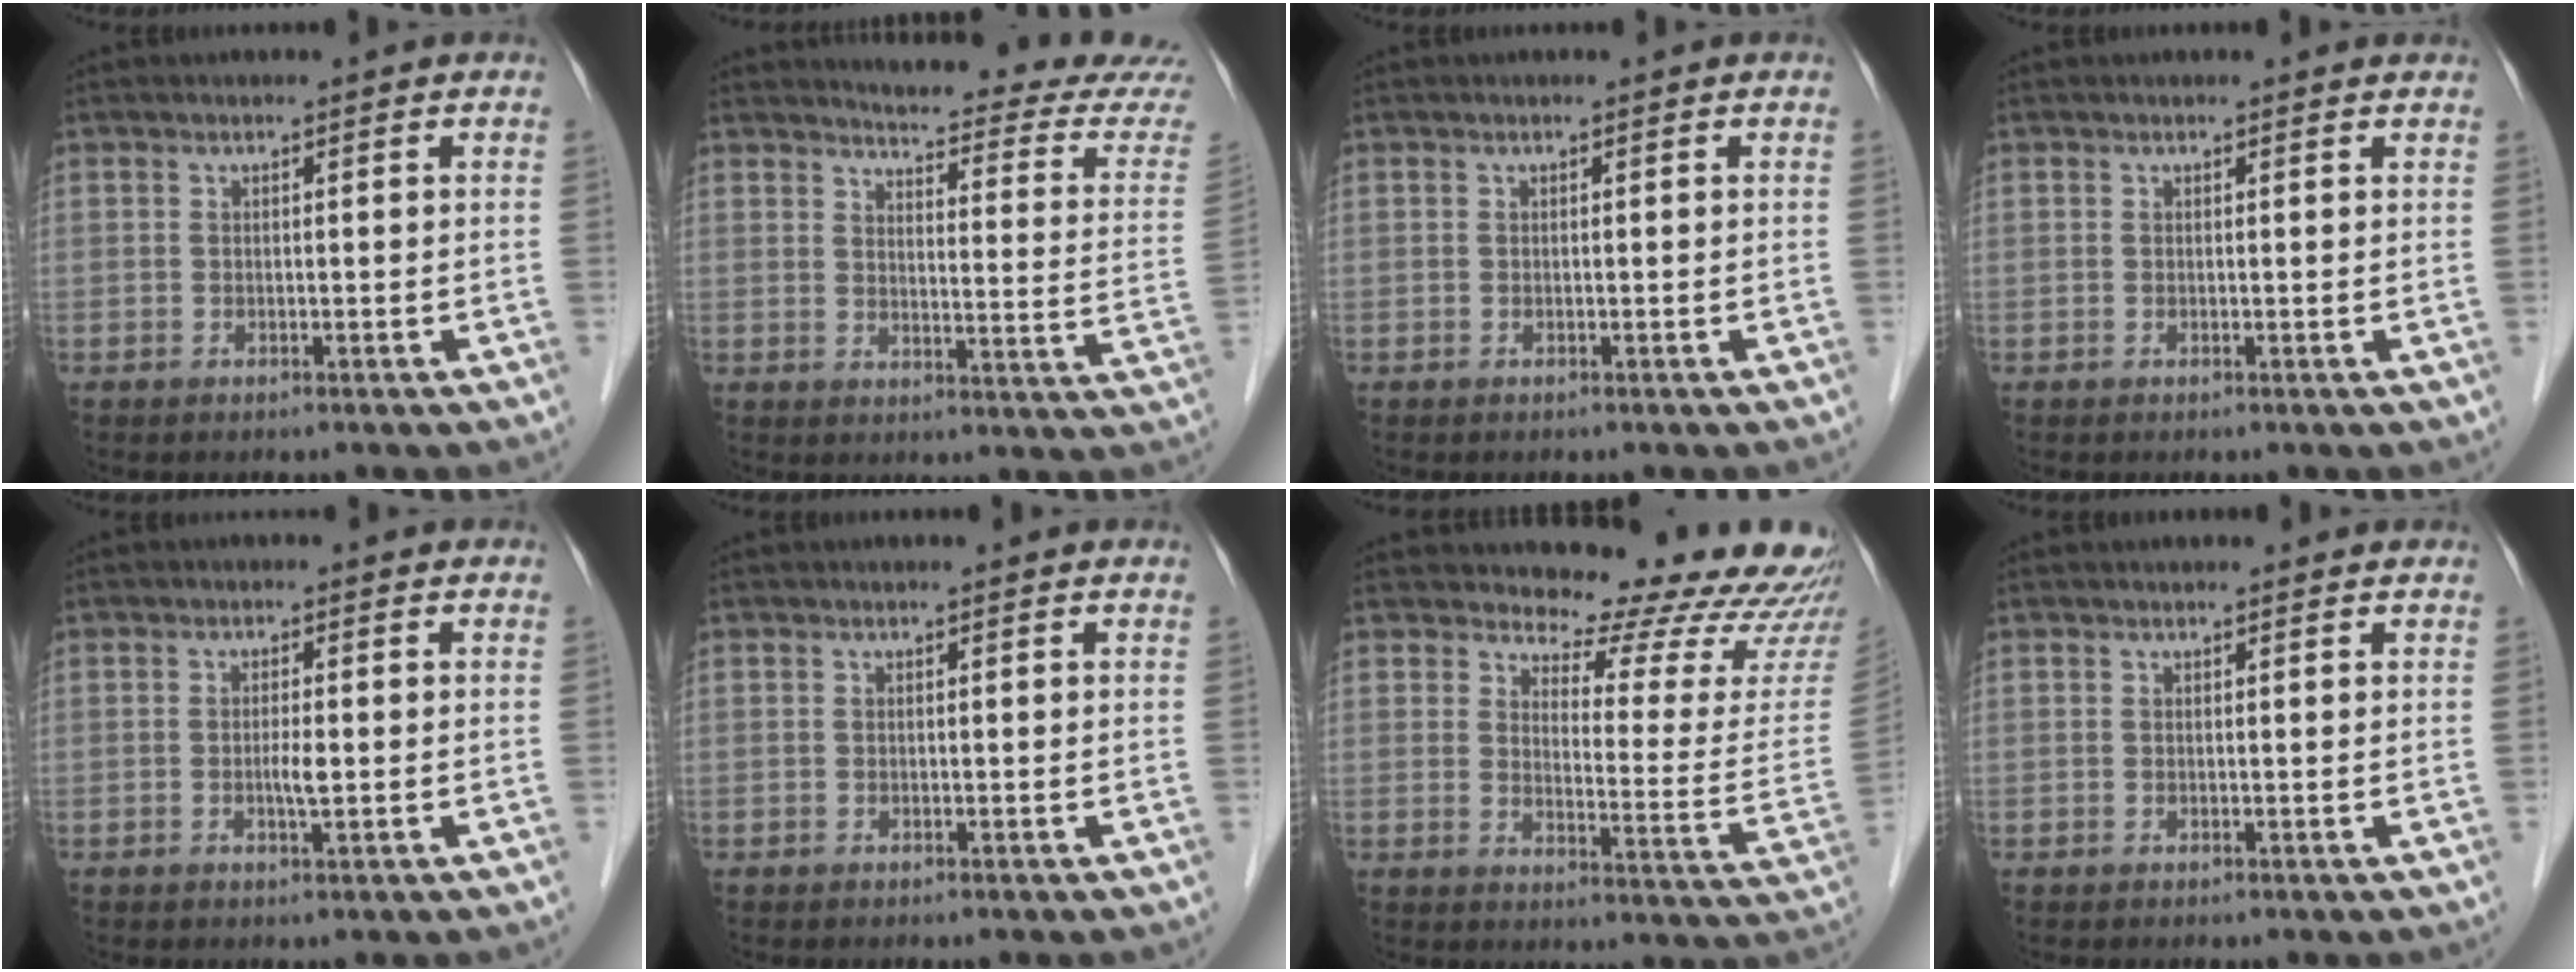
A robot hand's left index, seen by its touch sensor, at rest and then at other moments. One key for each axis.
{"total": 17.2, "fx": 16.7, "fy": 0.0, "fz": 4.0, "tx": -0.044, "ty": -0.116, "tz": 0.171}
{"total": 0.0}
{"total": 1.3, "fx": 1.2, "fy": 0.4, "fz": 0.3, "tx": -0.014, "ty": 0.002, "tz": 0.005}
{"total": 1.9, "fx": -0.5, "fy": 0.2, "fz": 1.8, "tx": -0.035, "ty": -0.004, "tz": -0.008}
{"total": 0.0}
{"total": 19.6, "fx": 18.9, "fy": 2.8, "fz": 4.6, "tx": -0.040, "ty": -0.122, "tz": 0.200}
{"total": 2.8, "fx": 2.5, "fy": 0.8, "fz": 1.1, "tx": -0.013, "ty": 0.019, "tz": 0.023}